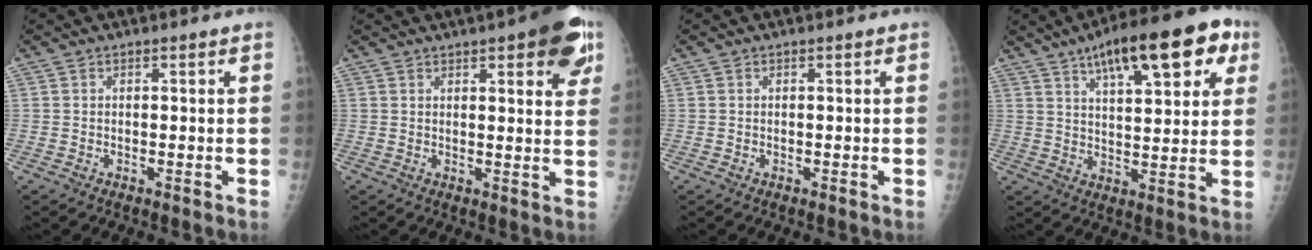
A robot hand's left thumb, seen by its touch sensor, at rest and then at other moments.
{"total": 10.7, "force": [5.4, 3.1, 8.7], "torque": [-0.080, -0.015, 0.061]}
{"total": 0.0}
{"total": 18.3, "force": [9.3, 6.3, 14.5], "torque": [-0.182, -0.007, 0.136]}